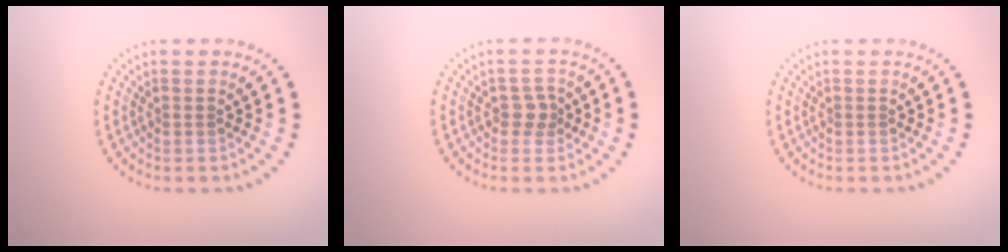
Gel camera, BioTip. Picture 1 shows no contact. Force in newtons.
{"total": 1.5, "press": 1.4, "slide": 0.5}
{"total": 0.0}